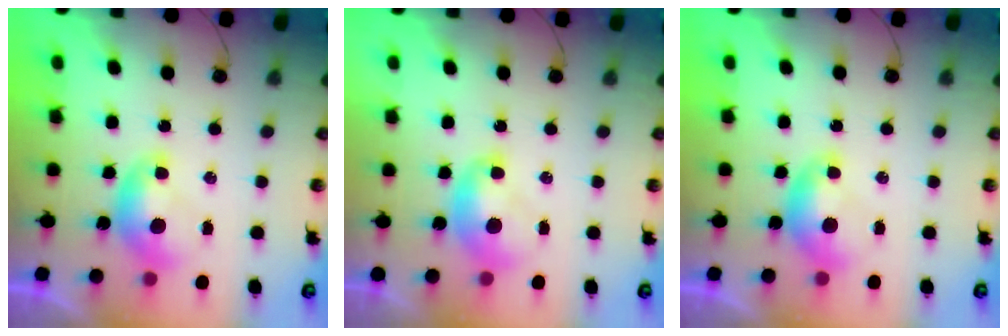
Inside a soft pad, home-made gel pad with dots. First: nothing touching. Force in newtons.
{"total": 1.6, "press": 1.6, "slide": 0.2}
{"total": 0.0}